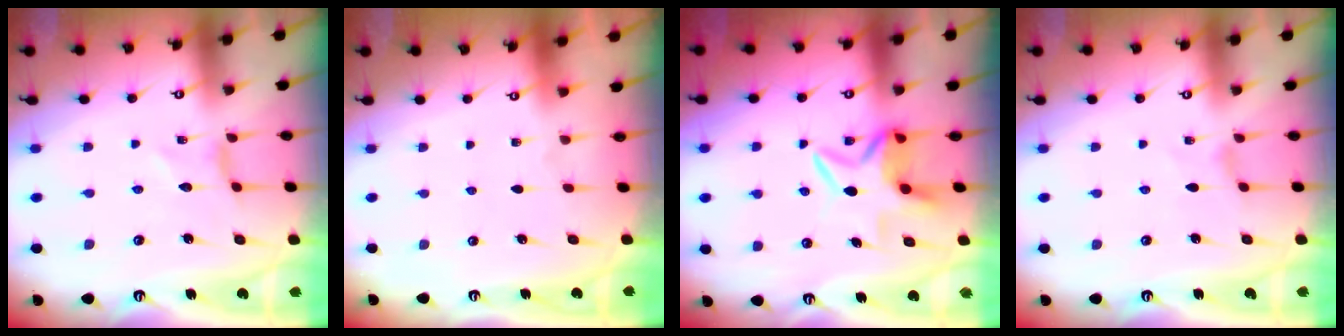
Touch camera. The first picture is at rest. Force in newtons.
{"total": 0.0}
{"total": 6.8, "press": 6.8, "slide": 1.1}
{"total": 0.0}